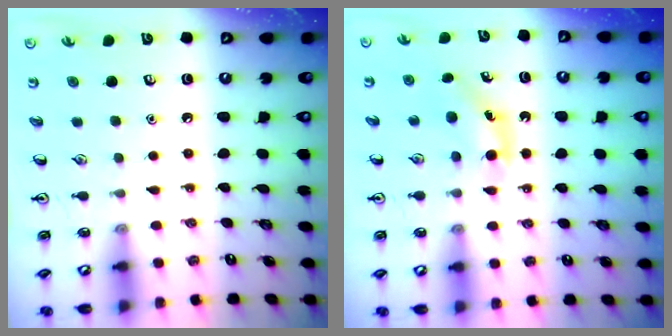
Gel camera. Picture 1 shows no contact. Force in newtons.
{"total": 6.0, "press": 5.7, "slide": 1.6}